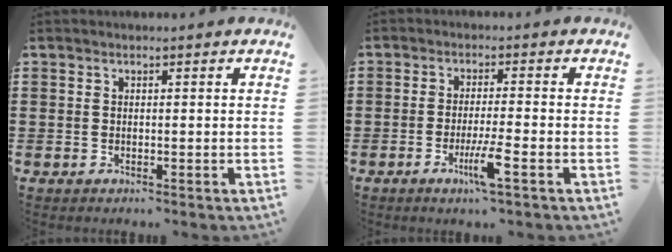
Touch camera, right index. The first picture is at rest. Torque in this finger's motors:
{"motor_torque": [1.54, 0.60, 0.16, 0.04]}